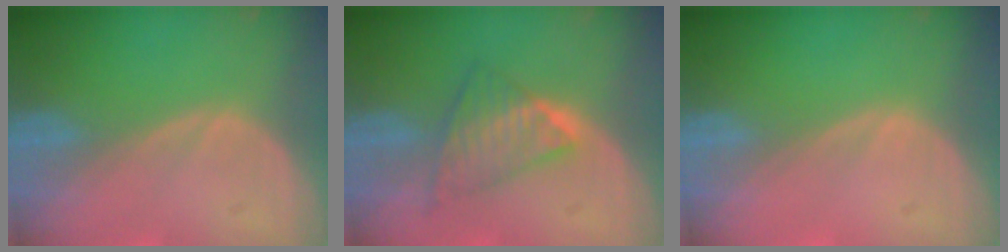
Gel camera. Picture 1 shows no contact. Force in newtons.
{"total": 6.1, "press": 6.0, "slide": 1.0}
{"total": 0.0}